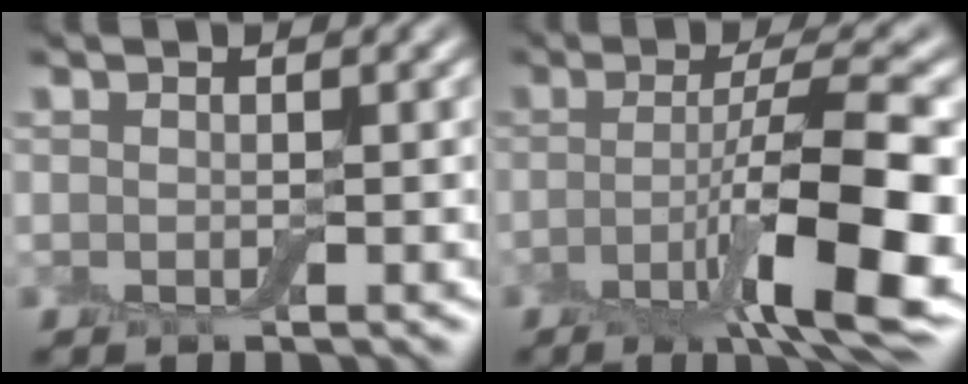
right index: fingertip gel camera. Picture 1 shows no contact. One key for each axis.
{"total": 10.2, "fx": -3.4, "fy": 1.8, "fz": 9.5, "tx": -0.133, "ty": 0.009, "tz": -0.062}